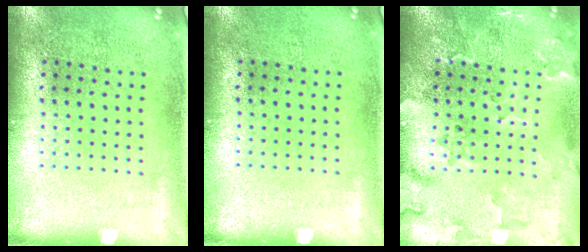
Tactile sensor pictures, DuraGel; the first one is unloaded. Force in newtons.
{"total": 0.0}
{"total": 2.3, "press": 2.1, "slide": 0.8}